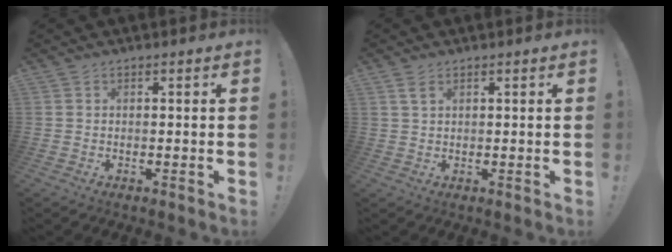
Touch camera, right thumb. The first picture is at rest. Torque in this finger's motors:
{"motor_torque": [-0.02, -0.06, -0.03, 0.25, 0.00]}